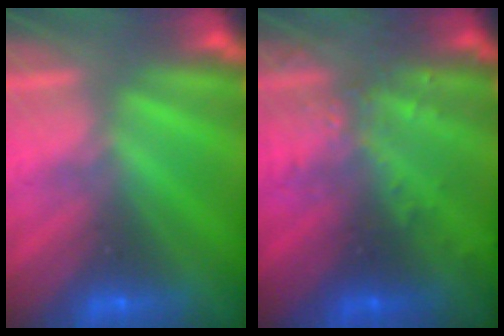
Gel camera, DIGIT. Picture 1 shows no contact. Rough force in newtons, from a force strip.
{"total": 3.1}